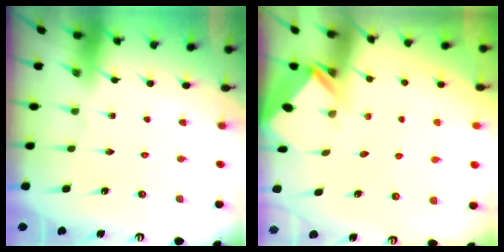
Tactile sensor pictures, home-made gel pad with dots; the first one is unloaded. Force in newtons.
{"total": 2.7, "press": 2.7, "slide": 0.2}